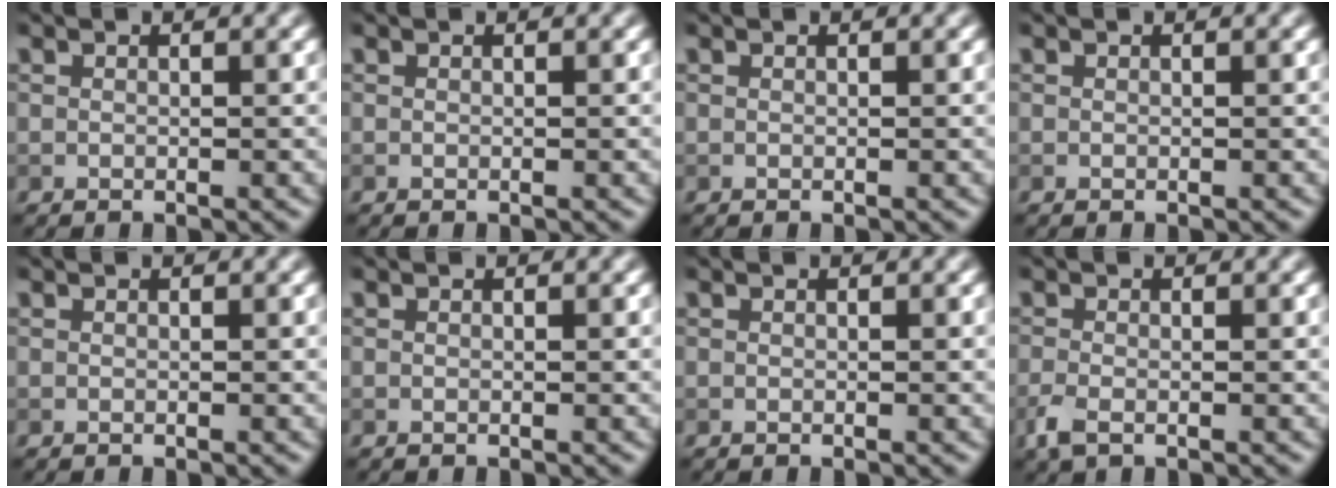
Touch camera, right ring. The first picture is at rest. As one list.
[{"total": 0.0}, {"total": 0.0}, {"total": 0.0}, {"total": 0.0}, {"total": 0.0}, {"total": 0.0}, {"total": 1.5, "force": [-0.8, 0.6, 1.1], "torque": [-0.031, -0.005, -0.020]}]